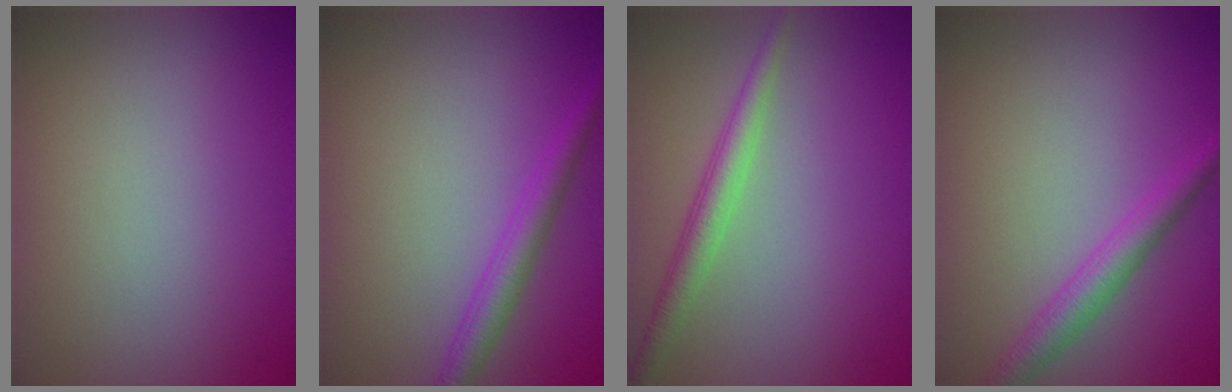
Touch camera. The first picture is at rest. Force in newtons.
{"total": 2.7, "press": 2.7, "slide": 0.2}
{"total": 2.8, "press": 2.8, "slide": 0.1}
{"total": 2.9, "press": 2.9, "slide": 0.1}